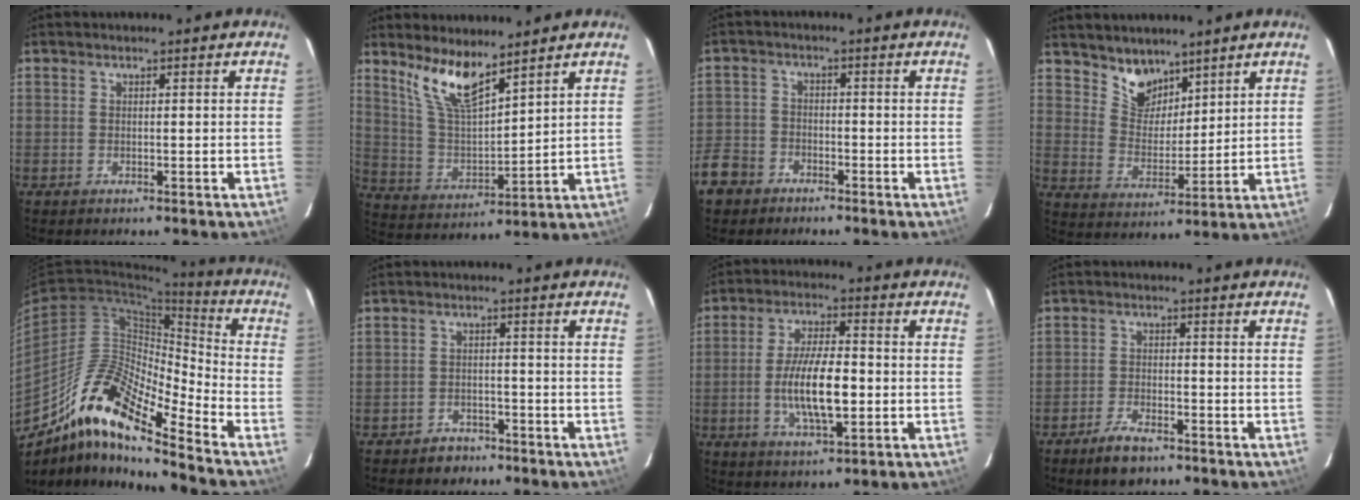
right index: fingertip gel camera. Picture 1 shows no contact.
{"total": 10.4, "force": [7.9, 2.2, 6.3], "torque": [-0.126, -0.006, 0.166]}
{"total": 8.4, "force": [-5.0, 6.4, 2.3], "torque": [-0.075, 0.019, -0.095]}
{"total": 7.5, "force": [6.1, 3.8, 2.3], "torque": [-0.034, 0.000, 0.118]}
{"total": 16.0, "force": [-11.7, 2.4, 10.6], "torque": [-0.177, 0.005, -0.232]}
{"total": 4.3, "force": [-3.4, 2.5, 0.4], "torque": [-0.023, 0.017, -0.052]}
{"total": 11.4, "force": [-2.0, 3.9, 10.6], "torque": [-0.203, -0.004, -0.032]}
{"total": 5.5, "force": [-4.2, 2.0, 2.9], "torque": [-0.076, -0.002, -0.076]}